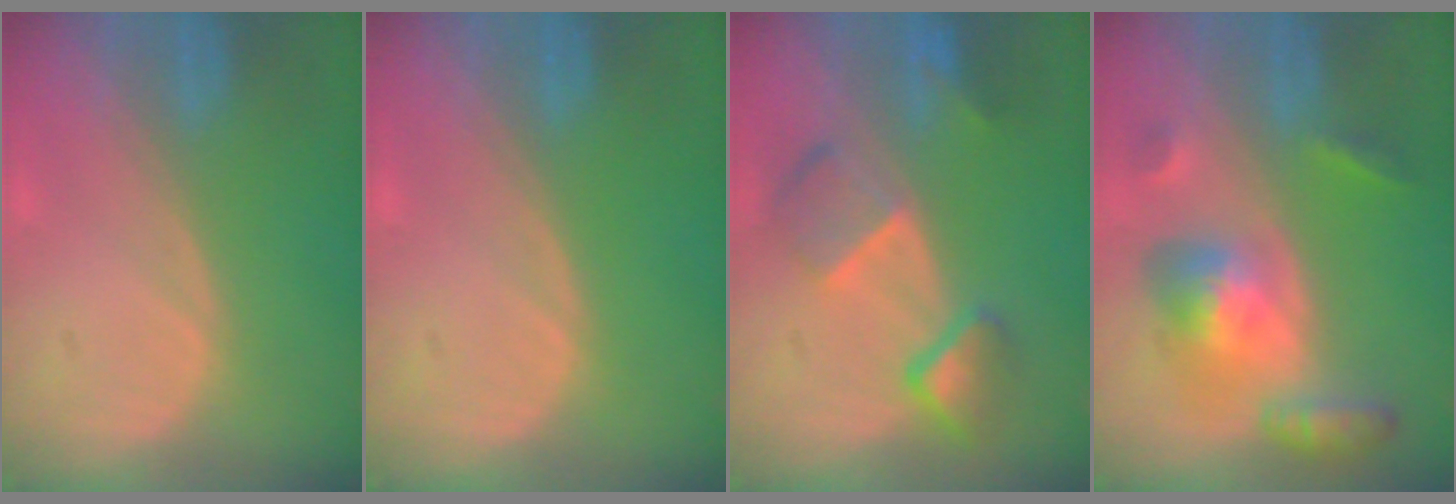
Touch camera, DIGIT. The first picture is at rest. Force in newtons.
{"total": 0.0}
{"total": 7.7, "press": 6.7, "slide": 3.9}
{"total": 7.9, "press": 7.9, "slide": 0.6}